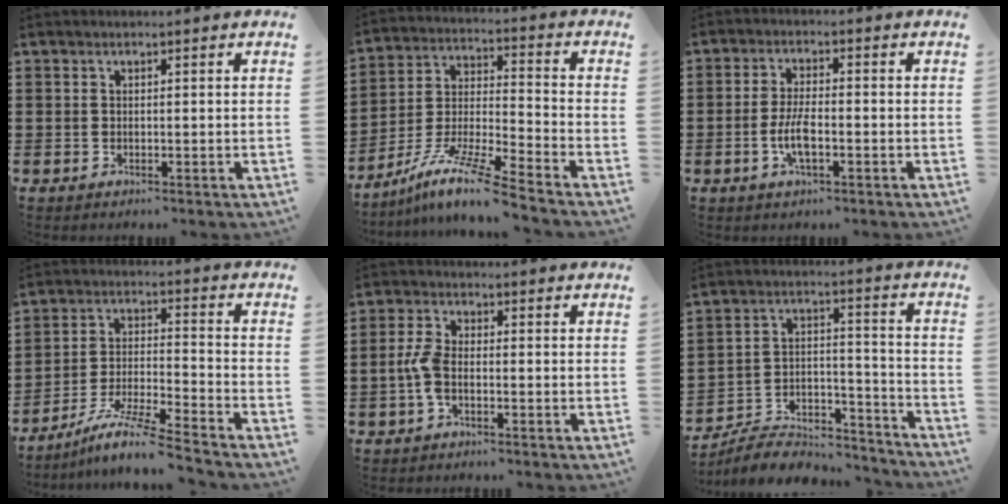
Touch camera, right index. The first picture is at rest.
{"total": 10.5, "force": [-8.5, 0.4, 6.2], "torque": [-0.123, 0.004, -0.171]}
{"total": 4.8, "force": [-1.5, 1.4, 4.4], "torque": [-0.103, -0.005, -0.035]}
{"total": 8.7, "force": [-7.5, -0.1, 4.5], "torque": [-0.092, -0.002, -0.149]}
{"total": 4.3, "force": [-1.1, 1.9, 3.7], "torque": [-0.094, -0.004, -0.027]}
{"total": 6.7, "force": [-6.2, 2.2, 1.6], "torque": [-0.034, 0.011, -0.122]}